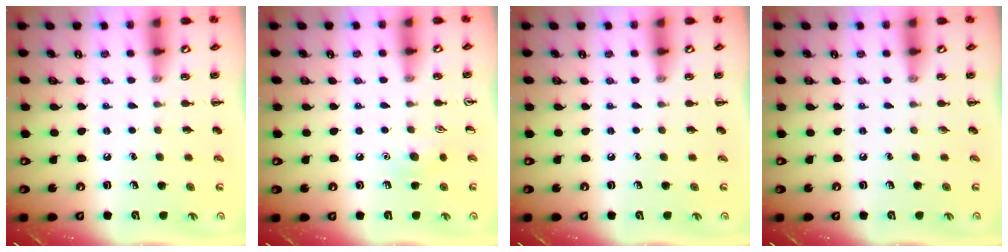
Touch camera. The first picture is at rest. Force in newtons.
{"total": 7.3, "press": 7.0, "slide": 2.0}
{"total": 0.0}
{"total": 0.0}